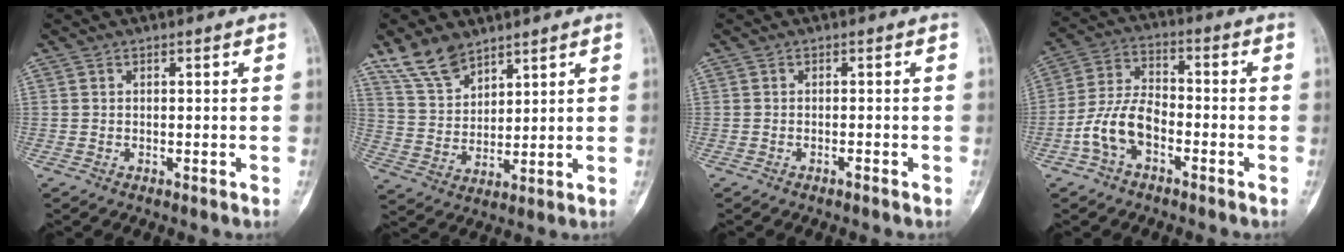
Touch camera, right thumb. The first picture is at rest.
{"total": 8.8, "force": [6.7, 4.5, 3.5], "torque": [-0.052, -0.031, 0.140]}
{"total": 0.8, "force": [-0.6, 0.1, 0.5], "torque": [-0.014, 0.003, -0.009]}
{"total": 9.4, "force": [-3.8, 5.4, 6.6], "torque": [-0.131, 0.037, -0.079]}